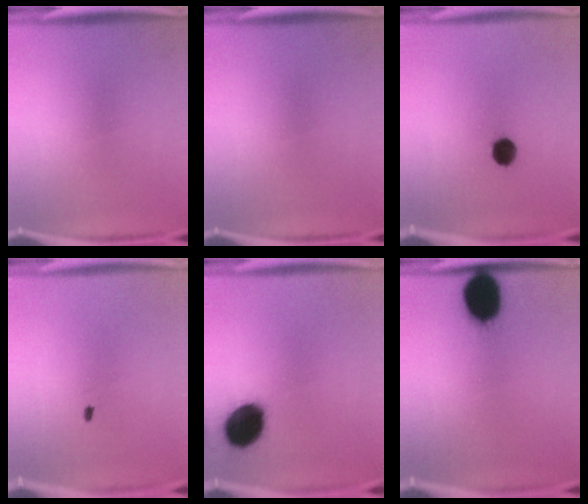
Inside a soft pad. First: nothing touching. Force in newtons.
{"total": 0.0}
{"total": 5.2}
{"total": 0.5}
{"total": 13.9}
{"total": 14.4}